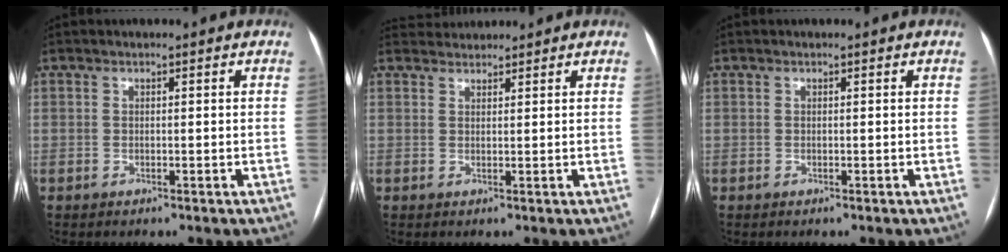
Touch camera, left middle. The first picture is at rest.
{"total": 2.5, "force": [2.5, 0.4, -0.4], "torque": [0.000, 0.023, 0.047]}
{"total": 0.0}